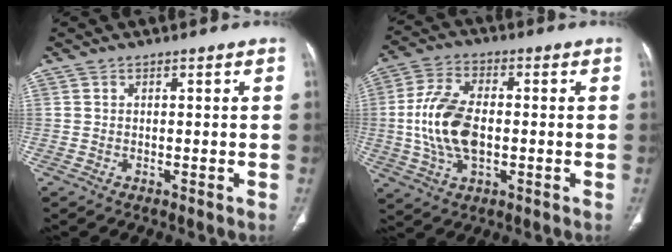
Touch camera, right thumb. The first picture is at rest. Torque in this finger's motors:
{"motor_torque": [-0.09, 0.66, 1.22, 0.36, 0.16]}